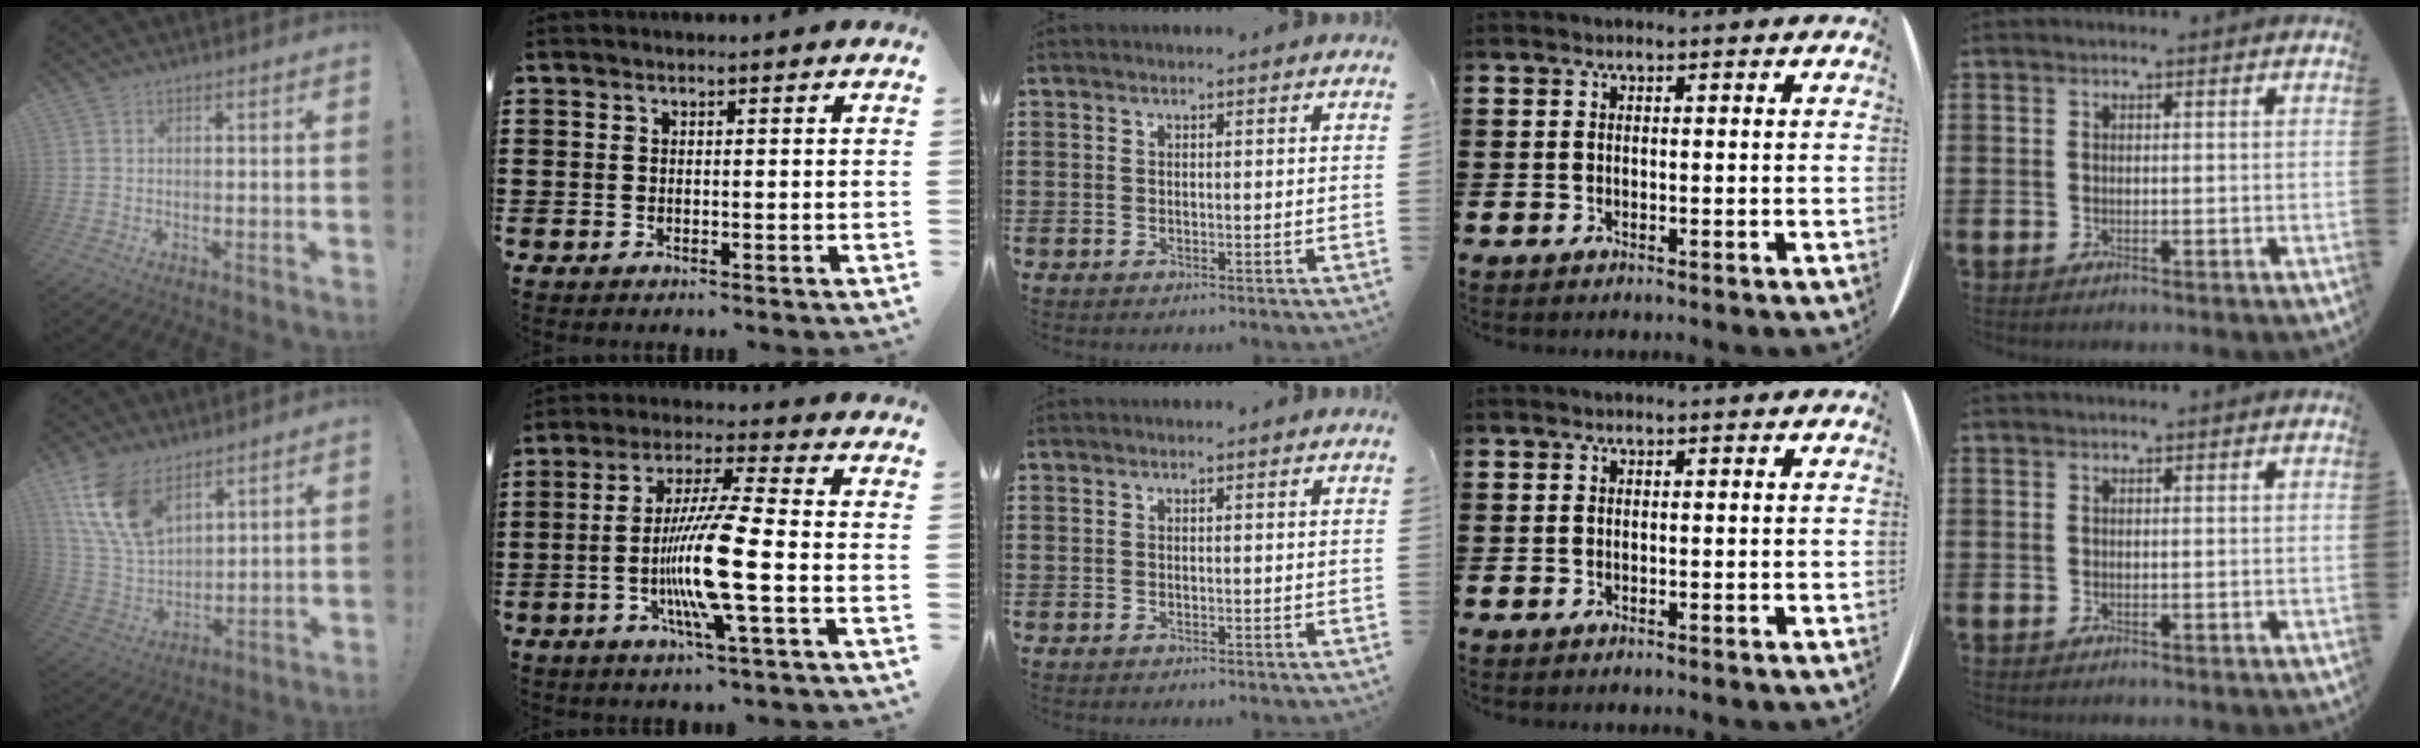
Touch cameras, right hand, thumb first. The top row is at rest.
{"thumb": {"total": 14.9, "force": [9.0, 8.4, 8.4], "torque": [-0.175, -0.048, 0.172]}, "index": {"total": 11.8, "force": [-3.1, 0.3, 11.4], "torque": [-0.228, -0.015, -0.065]}}